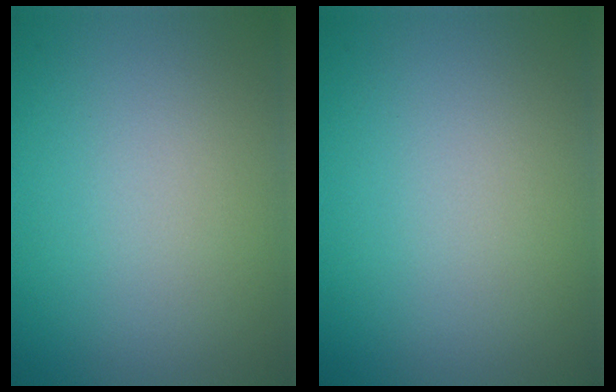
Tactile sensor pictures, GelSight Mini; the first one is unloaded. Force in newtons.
{"total": 0.0}